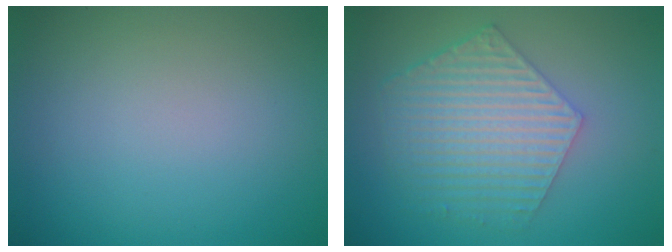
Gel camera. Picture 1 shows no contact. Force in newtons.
{"total": 5.9, "press": 4.3, "slide": 4.0}